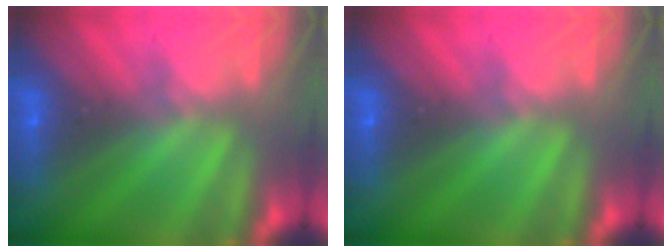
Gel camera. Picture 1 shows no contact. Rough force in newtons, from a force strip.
{"total": 0.0}